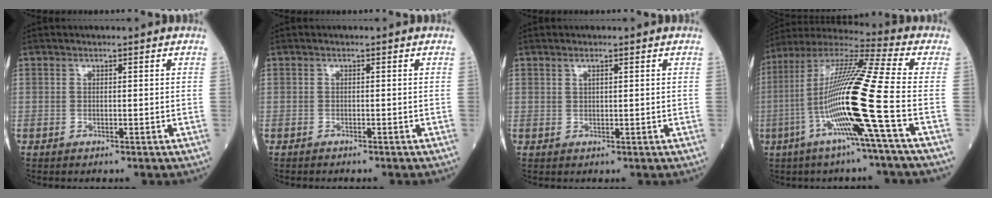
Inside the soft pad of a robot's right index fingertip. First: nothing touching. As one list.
[{"total": 1.3, "force": [-1.2, 0.1, 0.5], "torque": [-0.008, 0.000, -0.015]}, {"total": 0.9, "force": [0.6, 0.1, 0.7], "torque": [-0.015, 0.002, 0.011]}, {"total": 18.0, "force": [-4.8, -2.0, 17.2], "torque": [-0.335, -0.008, -0.105]}]